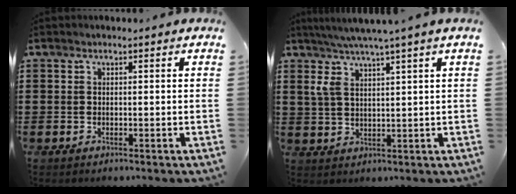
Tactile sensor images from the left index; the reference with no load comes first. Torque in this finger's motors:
{"motor_torque": [1.11, -1.03, 0.73, 0.21]}